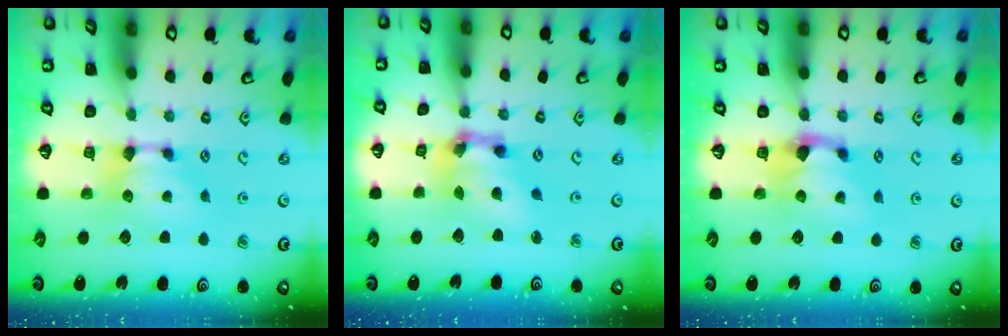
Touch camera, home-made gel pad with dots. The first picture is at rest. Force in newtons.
{"total": 7.6, "press": 7.2, "slide": 2.3}
{"total": 1.1, "press": 0.1, "slide": 1.1}